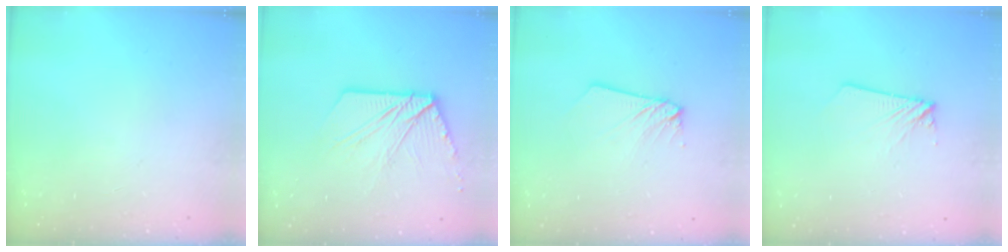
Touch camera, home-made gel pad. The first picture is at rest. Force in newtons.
{"total": 13.2, "press": 13.1, "slide": 1.4}
{"total": 2.6, "press": 2.6, "slide": 0.2}
{"total": 1.8, "press": 1.8, "slide": 0.1}